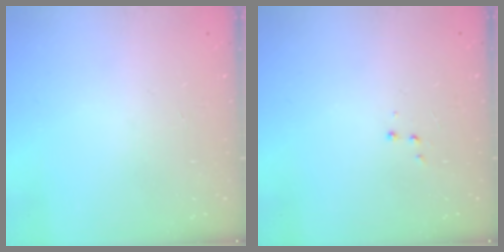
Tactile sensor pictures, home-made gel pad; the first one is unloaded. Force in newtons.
{"total": 3.6, "press": 3.5, "slide": 0.7}